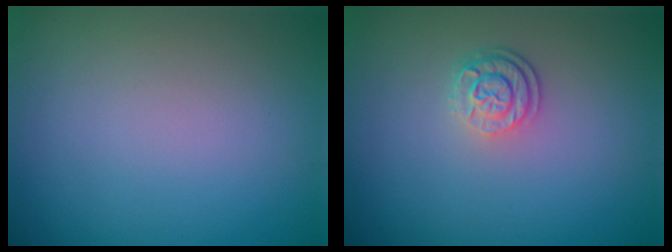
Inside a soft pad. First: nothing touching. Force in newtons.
{"total": 2.5, "press": 1.9, "slide": 1.6}